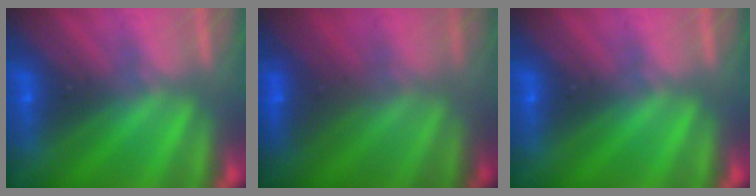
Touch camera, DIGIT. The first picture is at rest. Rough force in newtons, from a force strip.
{"total": 2.4}
{"total": 0.0}